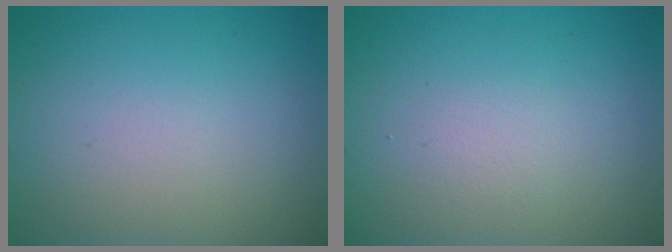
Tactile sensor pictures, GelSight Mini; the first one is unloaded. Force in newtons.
{"total": 1.1, "press": 1.1, "slide": 0.1}